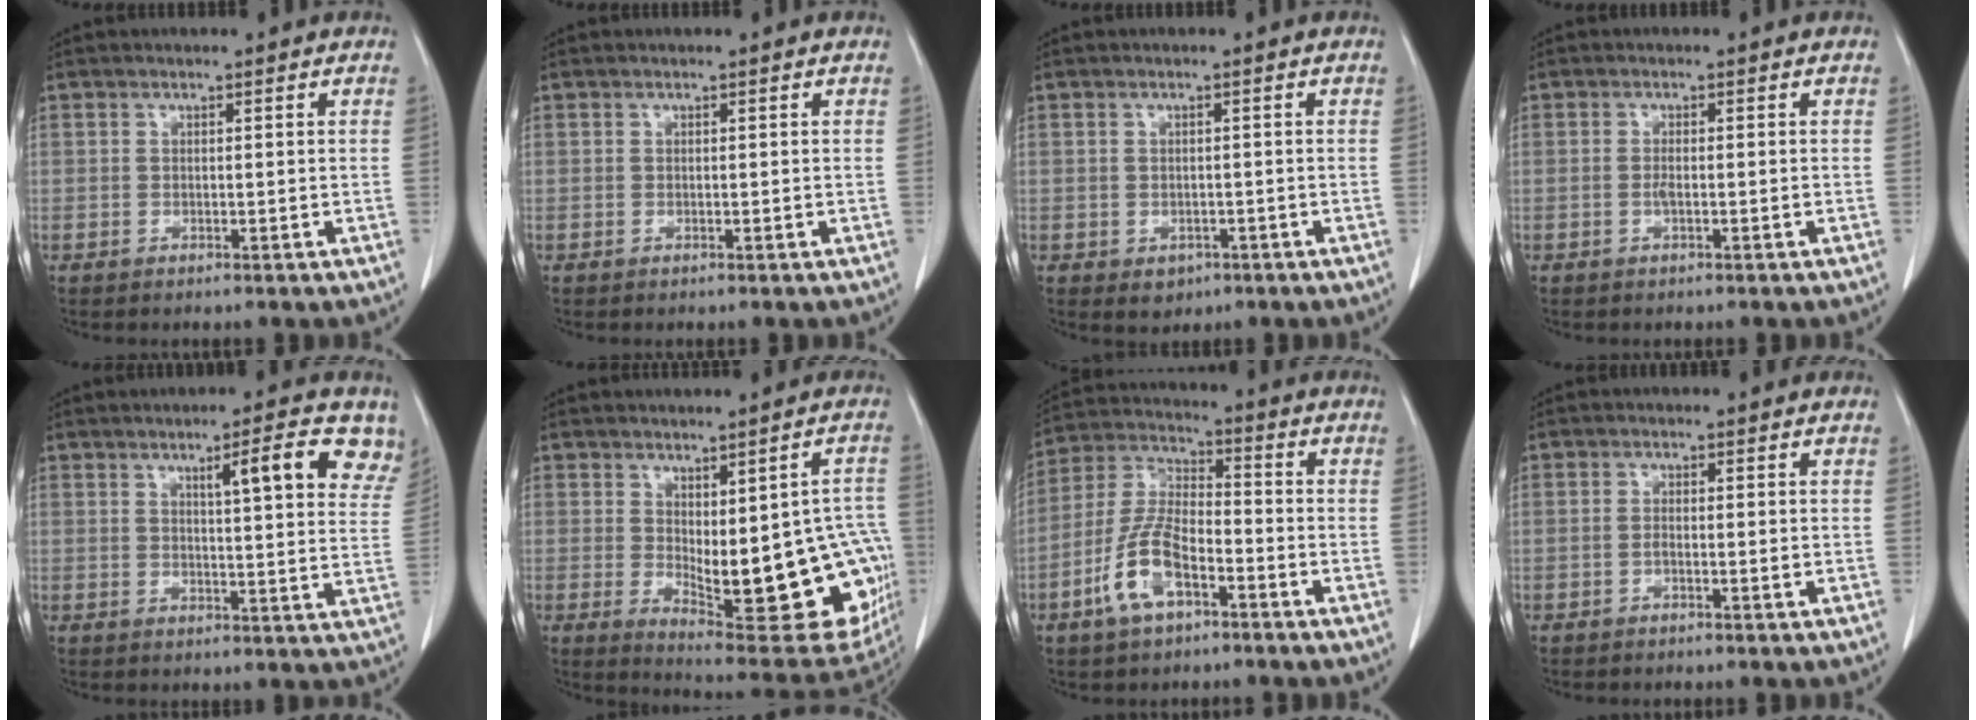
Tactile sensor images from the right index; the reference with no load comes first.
{"total": 0.0}
{"total": 2.2, "force": [-1.0, 1.8, 0.9], "torque": [-0.008, 0.002, -0.004]}
{"total": 1.0, "force": [-0.2, 0.2, 0.9], "torque": [-0.016, 0.001, -0.003]}
{"total": 9.4, "force": [5.7, 1.0, 7.4], "torque": [-0.091, 0.003, 0.061]}
{"total": 20.5, "force": [-2.6, 6.8, 19.2], "torque": [-0.165, 0.005, -0.005]}
{"total": 10.4, "force": [-5.0, 4.0, 8.2], "torque": [-0.187, 0.006, -0.097]}
{"total": 1.0, "force": [-0.3, 0.1, 0.9], "torque": [-0.011, 0.003, -0.004]}